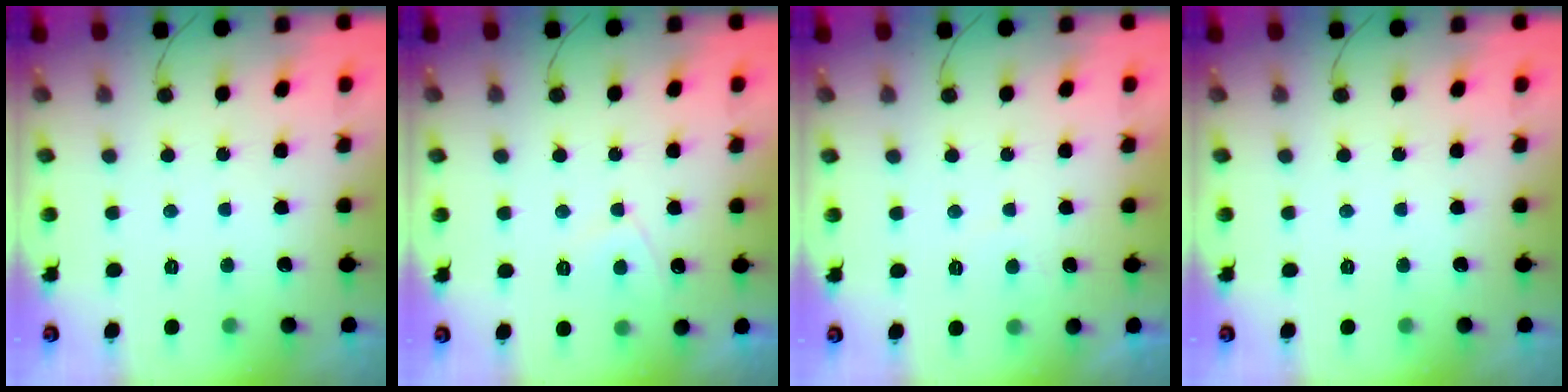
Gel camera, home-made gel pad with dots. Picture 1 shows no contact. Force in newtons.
{"total": 2.8, "press": 2.7, "slide": 0.5}
{"total": 2.0, "press": 1.9, "slide": 0.7}
{"total": 0.0}